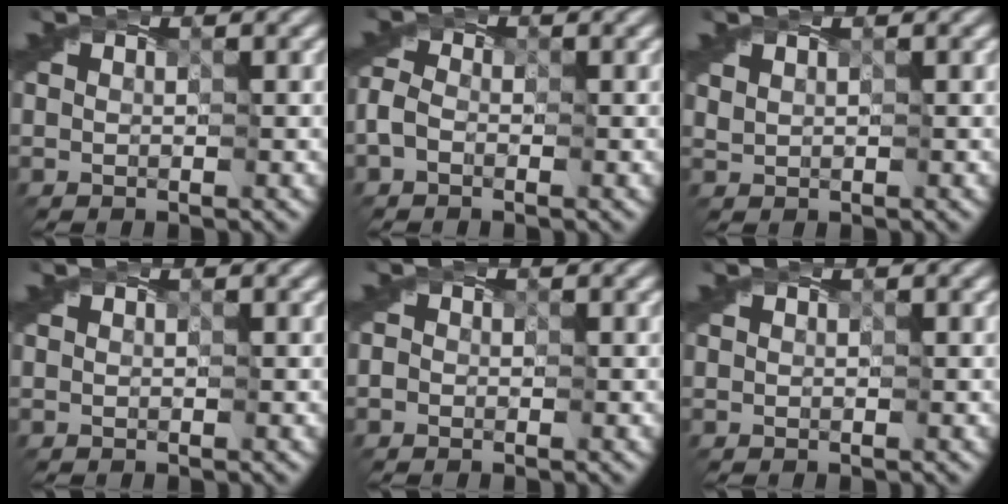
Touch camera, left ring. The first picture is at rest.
{"total": 1.7, "force": [-1.0, 1.1, 0.7], "torque": [-0.019, 0.006, -0.028]}
{"total": 0.7, "force": [0.7, 0.3, 0.0], "torque": [-0.005, -0.001, 0.014]}
{"total": 0.0}
{"total": 0.6, "force": [-0.5, 0.3, -0.2], "torque": [0.003, 0.001, -0.010]}
{"total": 0.0}